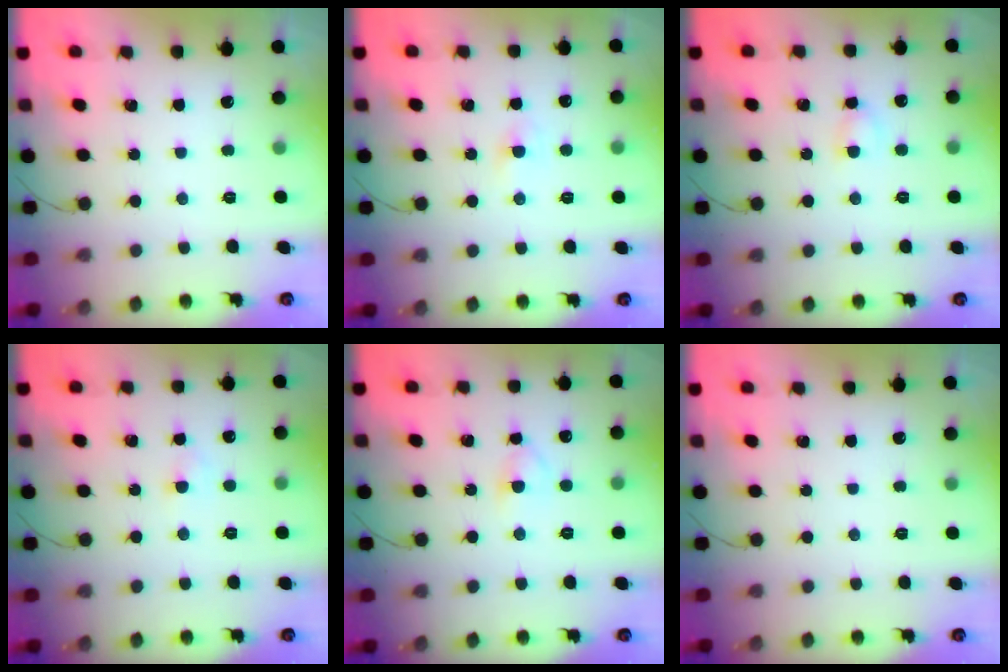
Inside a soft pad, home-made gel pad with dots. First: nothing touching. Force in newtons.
{"total": 2.2, "press": 2.1, "slide": 0.8}
{"total": 3.4, "press": 3.2, "slide": 1.2}
{"total": 1.8, "press": 1.5, "slide": 0.9}
{"total": 3.1, "press": 2.8, "slide": 1.3}
{"total": 0.0}